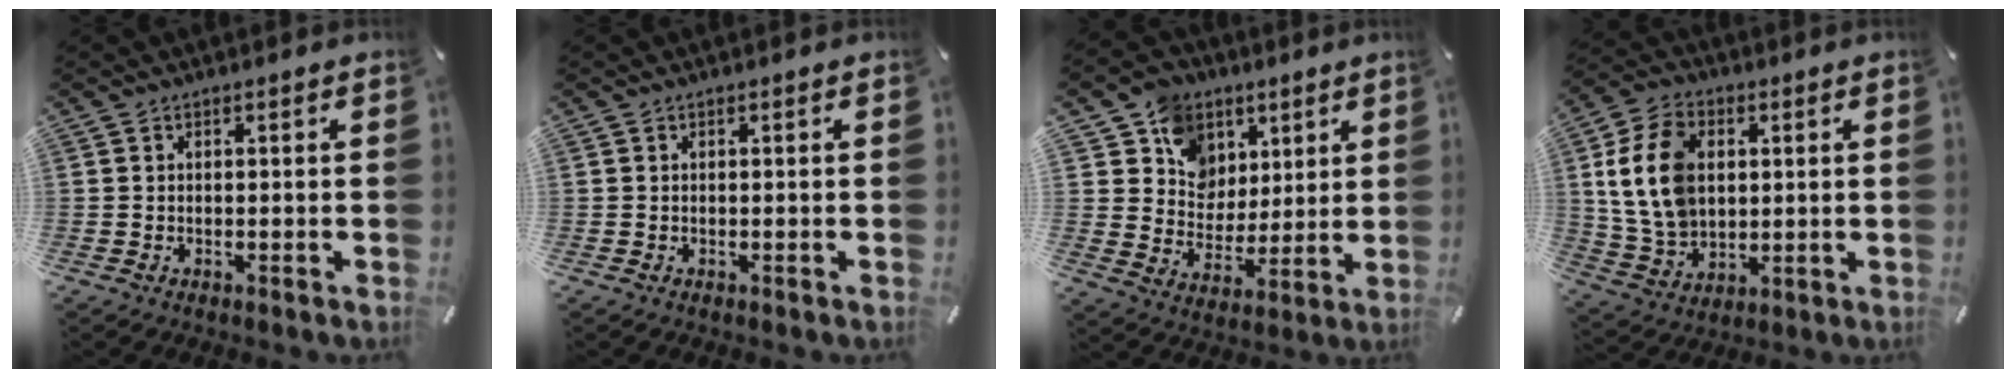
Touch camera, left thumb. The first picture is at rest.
{"total": 0.0}
{"total": 11.7, "force": [5.1, 10.4, 2.0], "torque": [-0.047, -0.036, 0.102]}
{"total": 14.1, "force": [2.6, 10.7, 8.7], "torque": [-0.198, 0.013, 0.048]}